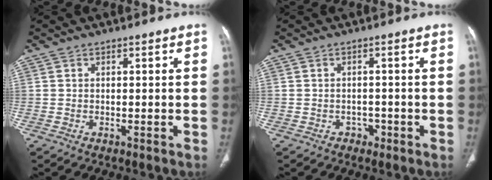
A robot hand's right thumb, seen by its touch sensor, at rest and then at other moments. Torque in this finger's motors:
{"motor_torque": [-0.52, 0.28, 0.03, -0.45, 0.04]}